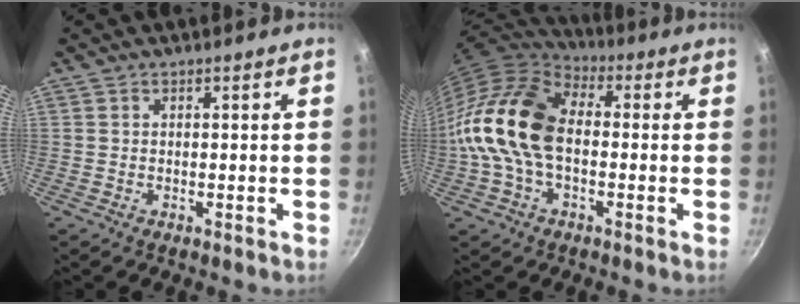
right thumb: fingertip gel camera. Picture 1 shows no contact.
{"total": 16.3, "force": [-1.1, 10.6, 12.4], "torque": [-0.223, 0.037, -0.040]}